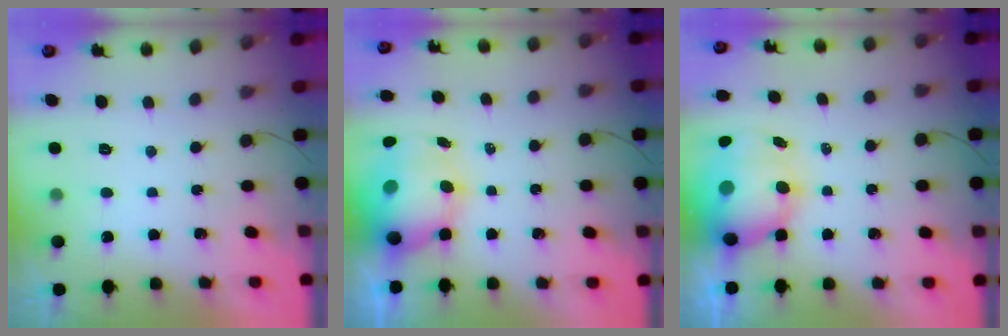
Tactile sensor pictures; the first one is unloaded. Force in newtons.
{"total": 10.8, "press": 10.4, "slide": 2.9}
{"total": 11.8, "press": 11.4, "slide": 2.7}